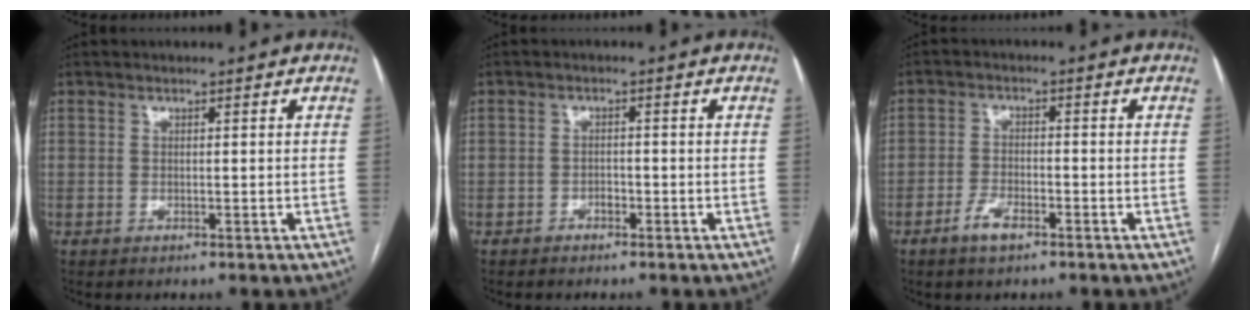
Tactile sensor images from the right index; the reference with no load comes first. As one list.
[{"total": 1.8, "force": [-1.2, 1.3, -0.1], "torque": [0.007, 0.008, -0.026]}, {"total": 3.6, "force": [-2.3, 1.4, 2.3], "torque": [-0.047, 0.003, -0.043]}]